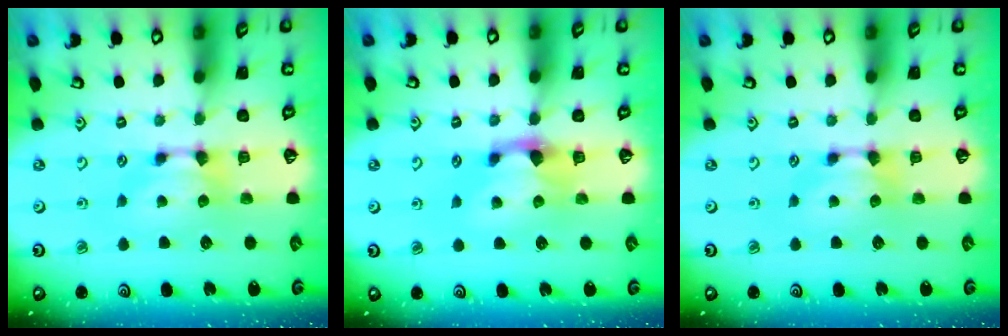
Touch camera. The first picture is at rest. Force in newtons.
{"total": 1.4, "press": 0.9, "slide": 1.0}
{"total": 0.0}